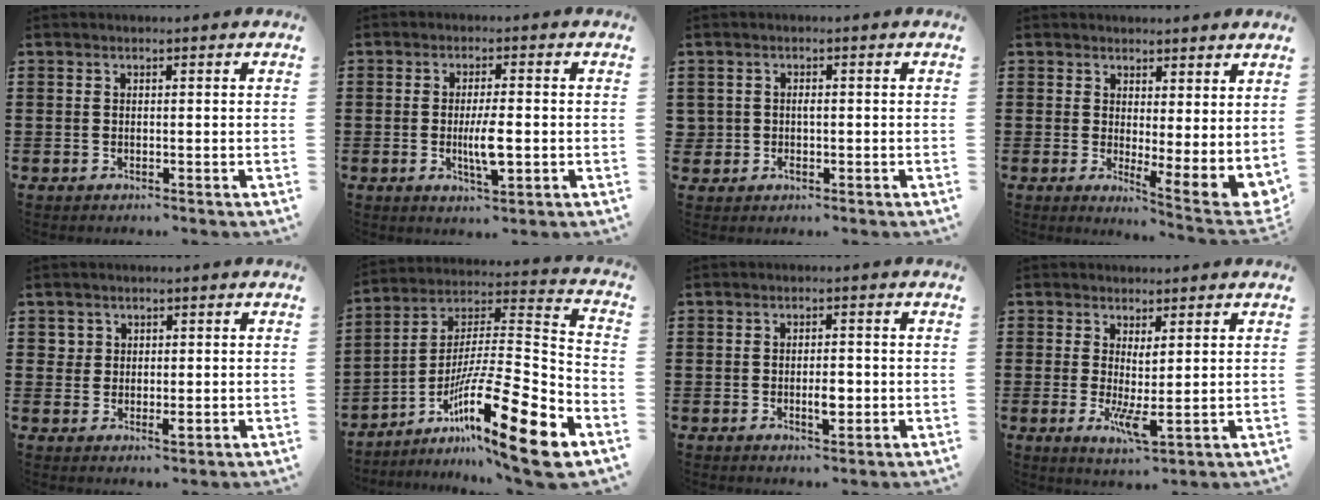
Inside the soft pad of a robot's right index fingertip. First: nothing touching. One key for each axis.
{"total": 5.1, "fx": -0.8, "fy": 1.1, "fz": 4.9, "tx": -0.098, "ty": -0.006, "tz": -0.018}
{"total": 1.5, "fx": -0.3, "fy": 1.1, "fz": 0.9, "tx": -0.020, "ty": 0.005, "tz": -0.006}
{"total": 2.4, "fx": 1.6, "fy": 0.2, "fz": 1.7, "tx": -0.035, "ty": -0.027, "tz": 0.028}
{"total": 2.0, "fx": 0.7, "fy": 1.6, "fz": 1.0, "tx": -0.024, "ty": 0.005, "tz": 0.014}
{"total": 19.4, "fx": -11.1, "fy": 2.4, "fz": 15.7, "tx": -0.270, "ty": 0.021, "tz": -0.193}
{"total": 3.2, "fx": -0.5, "fy": 1.3, "fz": 2.9, "tx": -0.054, "ty": 0.002, "tz": -0.008}
{"total": 4.2, "fx": 0.2, "fy": 0.9, "fz": 4.1, "tx": -0.083, "ty": -0.007, "tz": 0.004}